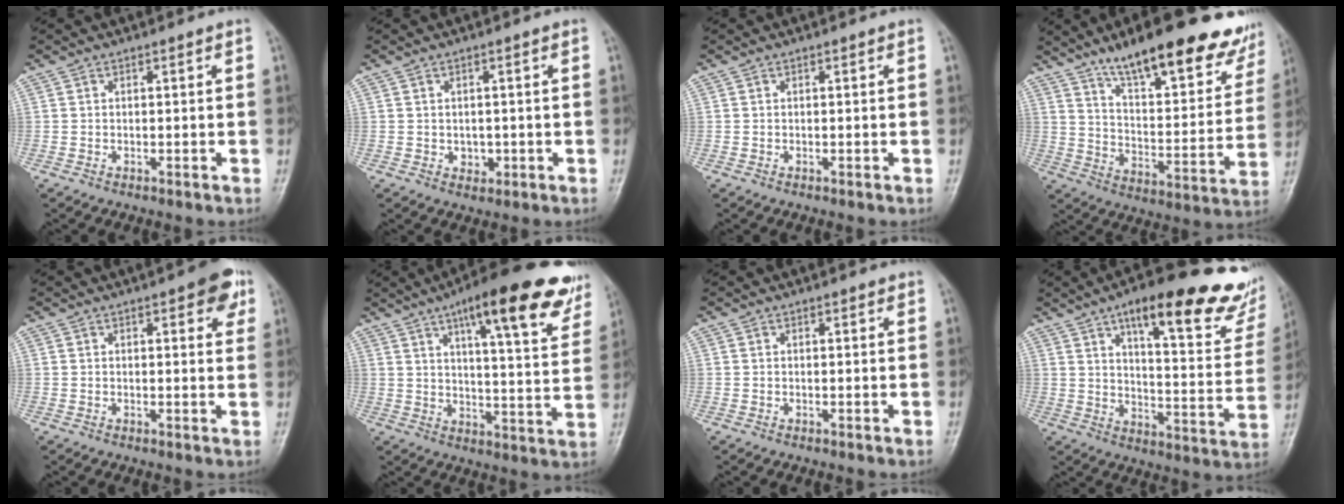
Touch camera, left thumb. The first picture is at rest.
{"total": 2.1, "force": [-0.2, 1.7, 1.1], "torque": [-0.007, 0.001, 0.002]}
{"total": 0.0}
{"total": 24.4, "force": [17.4, 7.1, 15.6], "torque": [-0.180, -0.064, 0.257]}
{"total": 5.9, "force": [3.0, 2.2, 4.6], "torque": [-0.036, -0.007, 0.027]}
{"total": 21.5, "force": [13.1, 5.2, 16.3], "torque": [-0.201, -0.040, 0.177]}
{"total": 0.8, "force": [0.7, 0.3, 0.5], "torque": [-0.005, -0.001, 0.007]}
{"total": 26.6, "force": [15.8, 7.9, 20.0], "torque": [-0.236, -0.045, 0.217]}